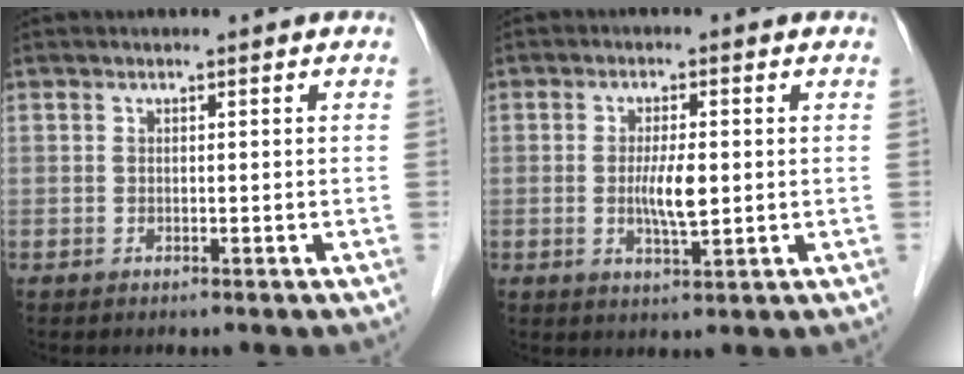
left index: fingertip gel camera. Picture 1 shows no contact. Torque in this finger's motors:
{"motor_torque": [0.82, 0.61, 0.17, 0.06]}